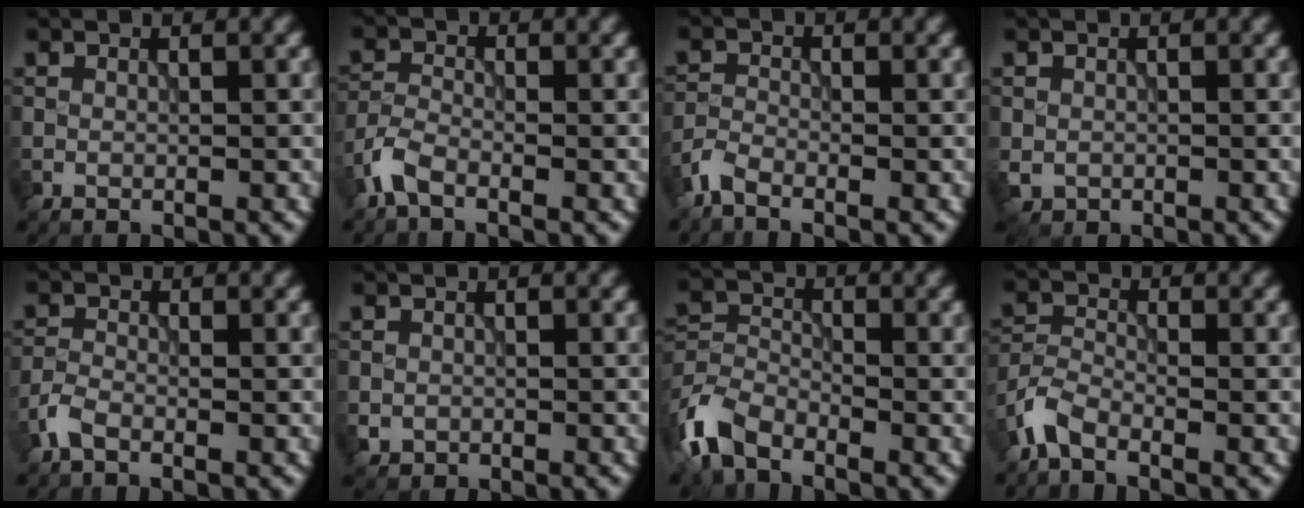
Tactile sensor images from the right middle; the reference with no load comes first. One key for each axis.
{"total": 2.5, "fx": -1.7, "fy": 0.9, "fz": 1.5, "tx": -0.038, "ty": 0.001, "tz": -0.048}
{"total": 2.0, "fx": -1.7, "fy": 0.6, "fz": 1.0, "tx": -0.024, "ty": -0.002, "tz": -0.046}
{"total": 1.4, "fx": -0.4, "fy": 1.2, "fz": 0.5, "tx": -0.008, "ty": -0.006, "tz": -0.009}
{"total": 1.7, "fx": -1.2, "fy": 0.6, "fz": 1.0, "tx": -0.025, "ty": 0.001, "tz": -0.035}
{"total": 1.0, "fx": -0.3, "fy": 0.9, "fz": 0.1, "tx": 0.004, "ty": -0.005, "tz": -0.008}
{"total": 5.0, "fx": -3.8, "fy": 2.3, "fz": 2.4, "tx": -0.053, "ty": -0.004, "tz": -0.089}
{"total": 2.8, "fx": -2.1, "fy": 1.1, "fz": 1.5, "tx": -0.035, "ty": 0.002, "tz": -0.057}